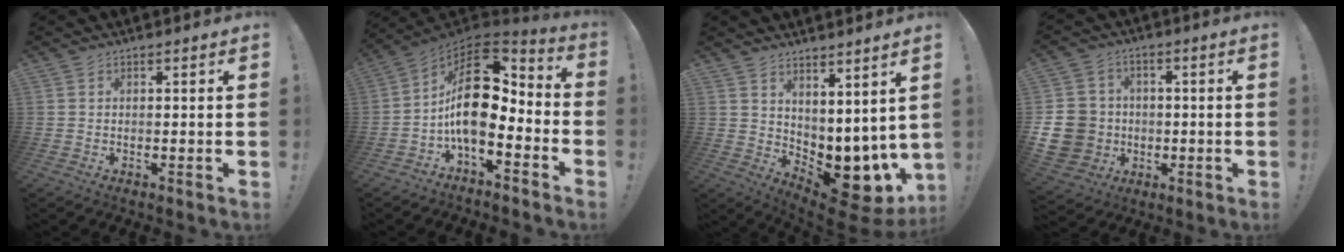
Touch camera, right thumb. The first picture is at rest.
{"total": 18.9, "force": [0.9, 10.4, 15.8], "torque": [-0.269, -0.005, 0.021]}
{"total": 4.8, "force": [0.8, 3.0, 3.7], "torque": [-0.024, -0.052, 0.019]}
{"total": 13.8, "force": [-2.8, 12.5, 5.2], "torque": [-0.110, 0.027, -0.040]}